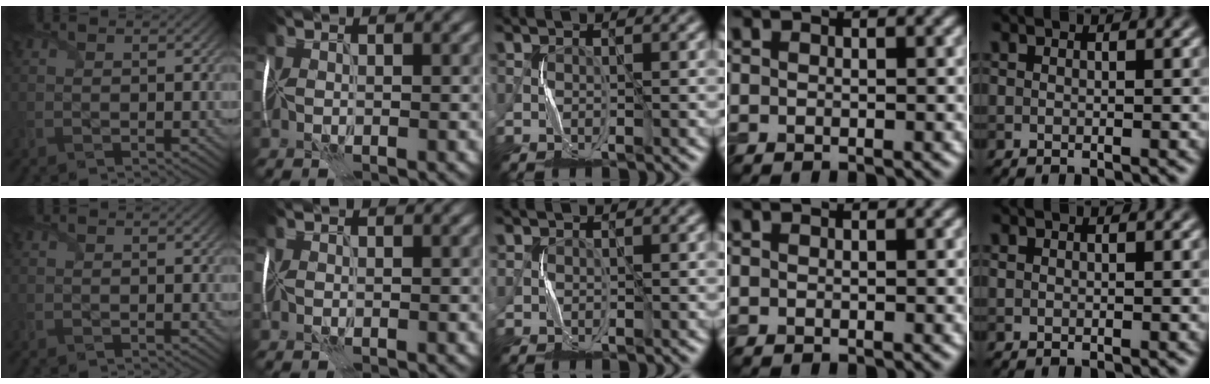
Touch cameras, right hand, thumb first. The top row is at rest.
{"middle": {"total": 0.5, "force": [0.2, 0.5, -0.1], "torque": [-0.003, -0.001, 0.006]}}